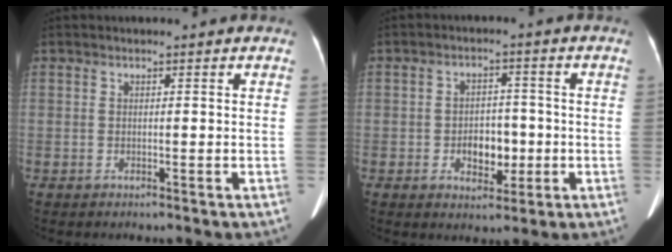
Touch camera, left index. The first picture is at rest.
{"total": 5.2, "force": [-1.2, 3.4, 3.8], "torque": [-0.059, 0.008, -0.013]}